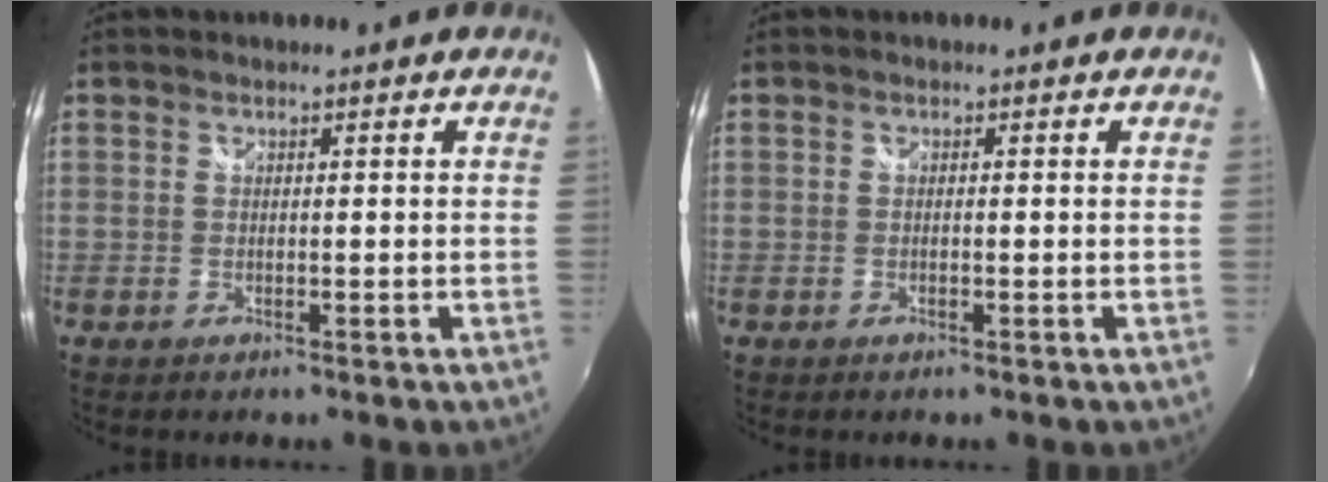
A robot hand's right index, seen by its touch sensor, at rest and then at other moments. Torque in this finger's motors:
{"motor_torque": [0.20, 0.58, 0.06, 0.00]}